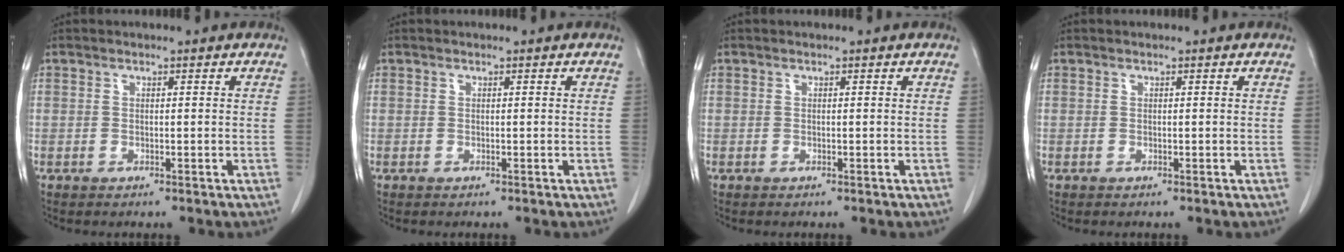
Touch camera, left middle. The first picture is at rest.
{"total": 0.0}
{"total": 0.0}
{"total": 0.0}